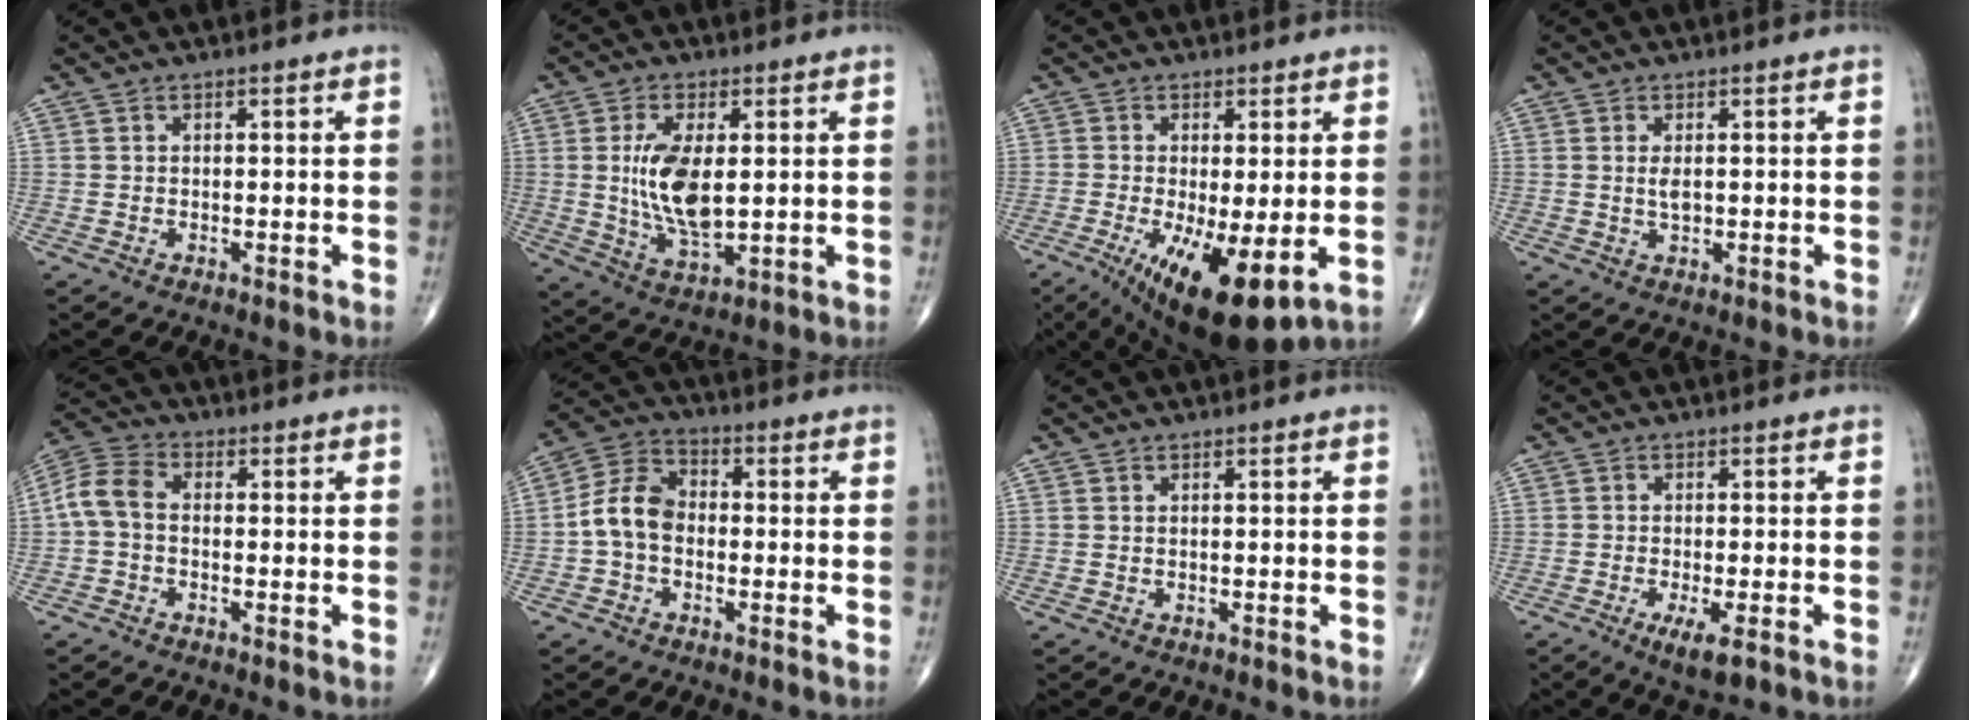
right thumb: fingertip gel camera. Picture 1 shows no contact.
{"total": 11.9, "force": [1.1, 5.4, 10.5], "torque": [-0.198, -0.020, 0.030]}
{"total": 13.0, "force": [-3.6, 4.1, 11.8], "torque": [-0.197, -0.024, -0.042]}
{"total": 2.3, "force": [0.3, 1.1, 2.0], "torque": [-0.036, -0.004, 0.008]}
{"total": 6.5, "force": [-0.5, 4.3, 4.9], "torque": [-0.098, 0.020, -0.024]}
{"total": 8.4, "force": [-1.2, 6.0, 5.7], "torque": [-0.099, 0.029, -0.037]}
{"total": 0.0}
{"total": 4.6, "force": [-2.1, 1.2, 4.0], "torque": [-0.070, -0.009, -0.034]}